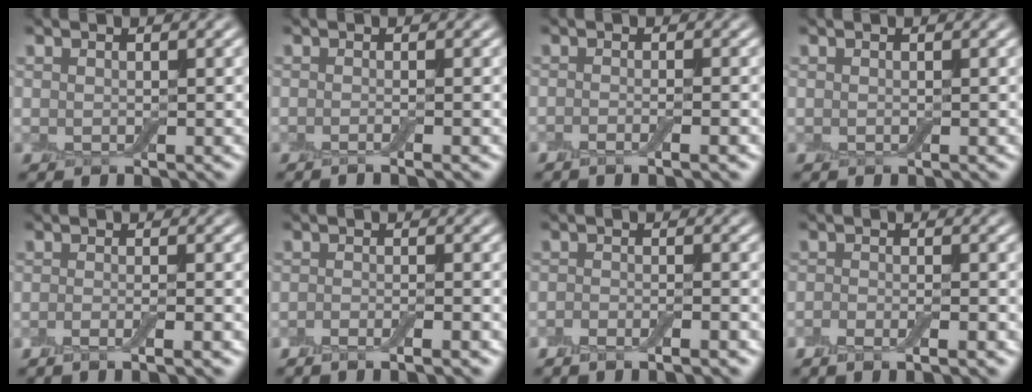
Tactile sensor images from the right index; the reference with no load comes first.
{"total": 1.6, "force": [-0.6, 0.5, 1.4], "torque": [-0.007, -0.006, -0.018]}
{"total": 2.2, "force": [-1.1, 0.5, 1.8], "torque": [-0.018, 0.003, -0.022]}
{"total": 0.0}
{"total": 2.9, "force": [-1.6, 0.6, 2.4], "torque": [-0.032, 0.000, -0.031]}
{"total": 2.6, "force": [-1.7, 0.4, 1.9], "torque": [-0.032, 0.001, -0.033]}
{"total": 2.5, "force": [-1.8, 0.4, 1.7], "torque": [-0.034, 0.002, -0.032]}
{"total": 2.8, "force": [-1.7, 0.6, 2.1], "torque": [-0.040, 0.003, -0.031]}